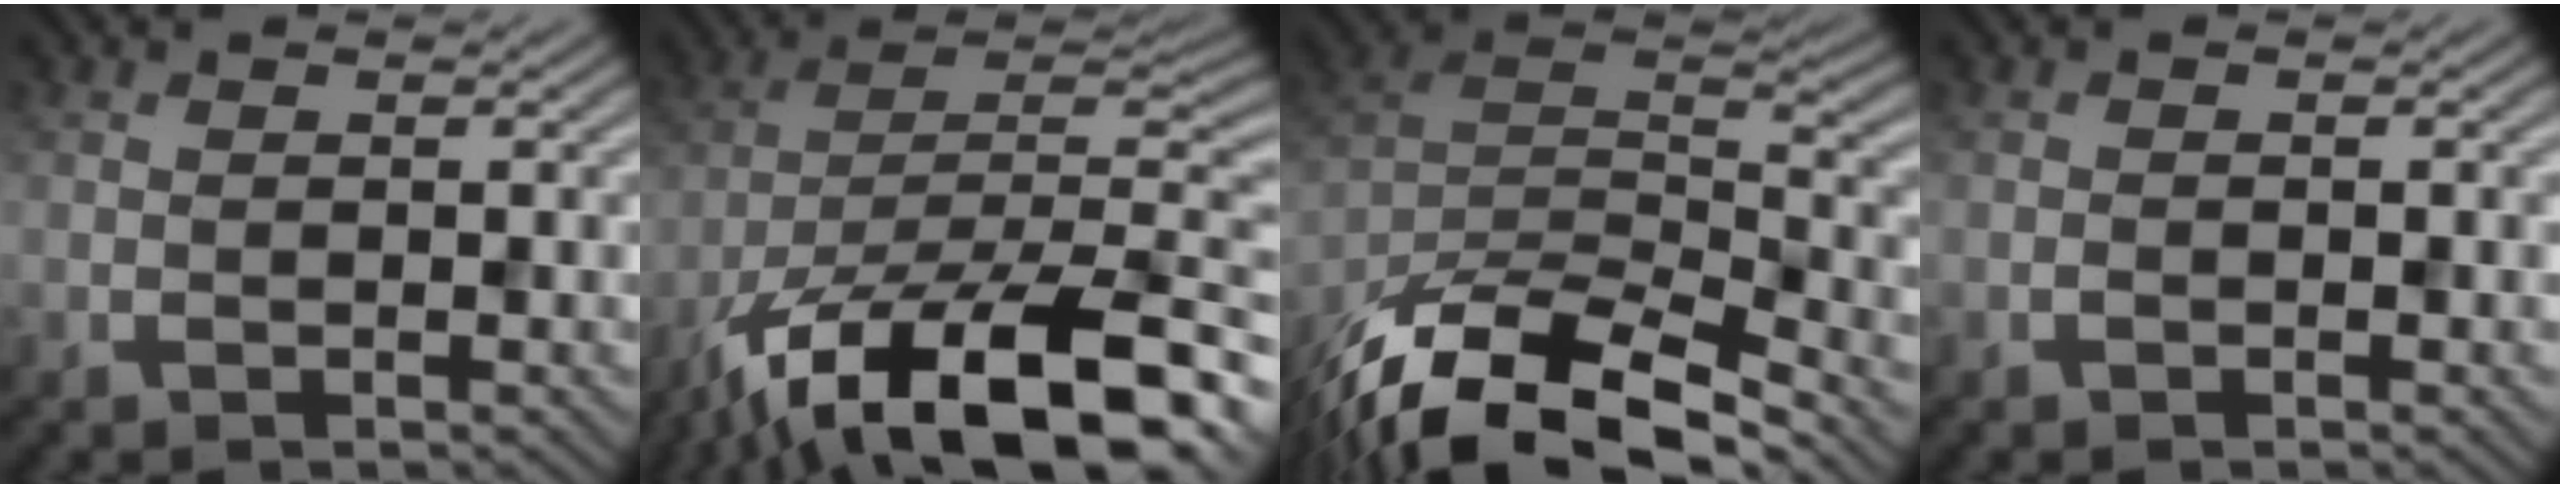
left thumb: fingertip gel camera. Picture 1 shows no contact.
{"total": 17.7, "force": [-11.3, 6.7, 11.9], "torque": [-0.192, -0.027, -0.190]}
{"total": 15.6, "force": [-12.9, 4.7, 7.4], "torque": [-0.173, -0.029, -0.205]}
{"total": 0.6, "force": [-0.6, 0.0, 0.0], "torque": [-0.001, -0.003, -0.010]}